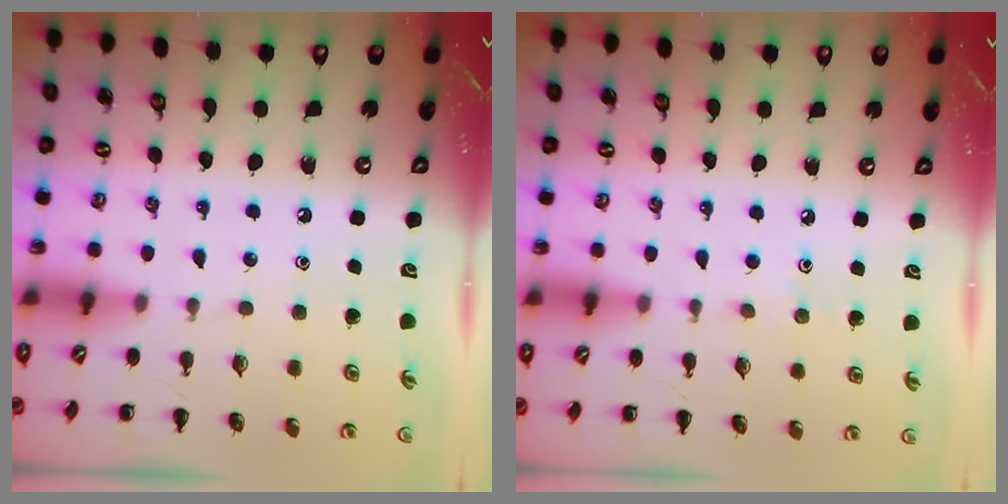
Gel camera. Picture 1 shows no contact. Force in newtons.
{"total": 2.4, "press": 2.2, "slide": 1.0}